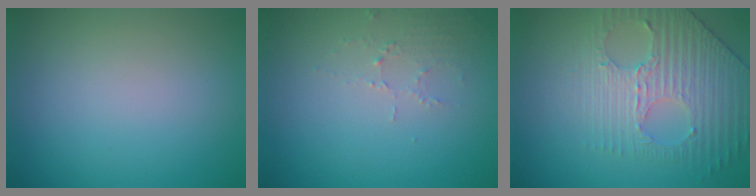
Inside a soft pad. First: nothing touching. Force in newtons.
{"total": 1.5, "press": 1.5, "slide": 0.2}
{"total": 3.9, "press": 3.8, "slide": 0.8}